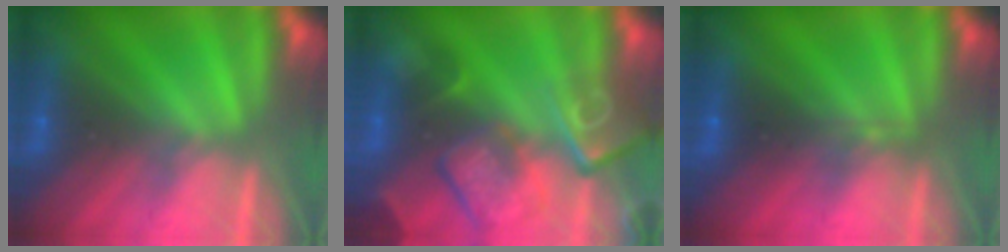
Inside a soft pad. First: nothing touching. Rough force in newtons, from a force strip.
{"total": 8.6}
{"total": 2.2}